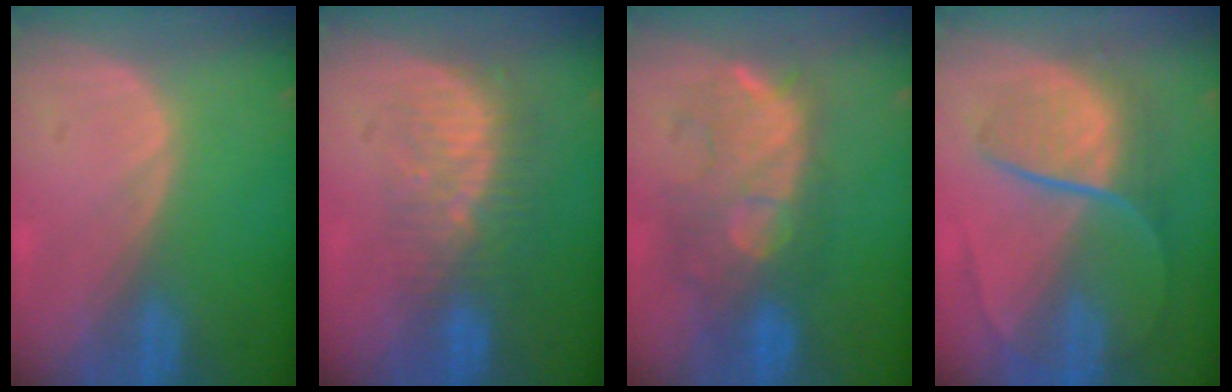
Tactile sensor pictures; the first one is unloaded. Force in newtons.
{"total": 8.4, "press": 7.5, "slide": 3.9}
{"total": 9.4, "press": 9.2, "slide": 1.9}
{"total": 9.0, "press": 7.5, "slide": 5.0}